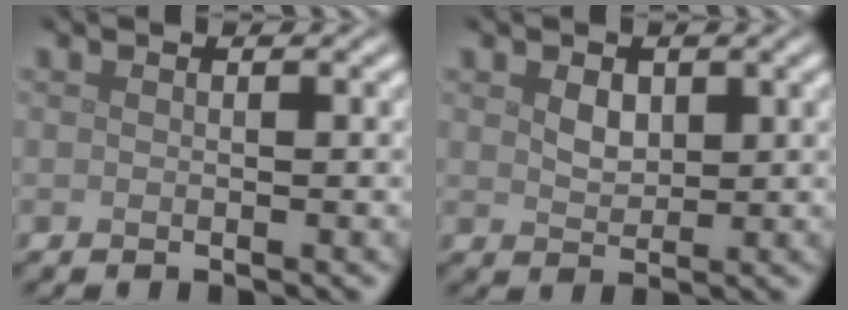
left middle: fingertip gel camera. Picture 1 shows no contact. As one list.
[{"total": 1.8, "force": [0.8, 1.2, 1.1], "torque": [-0.023, -0.002, 0.018]}]